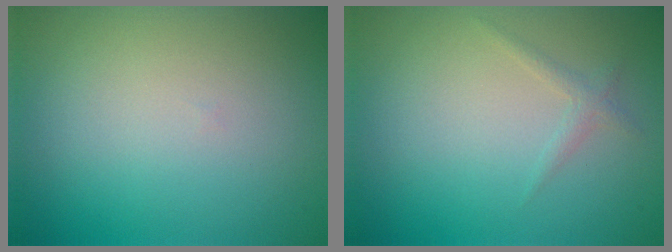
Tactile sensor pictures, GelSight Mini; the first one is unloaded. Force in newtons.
{"total": 1.0, "press": 1.0, "slide": 0.0}